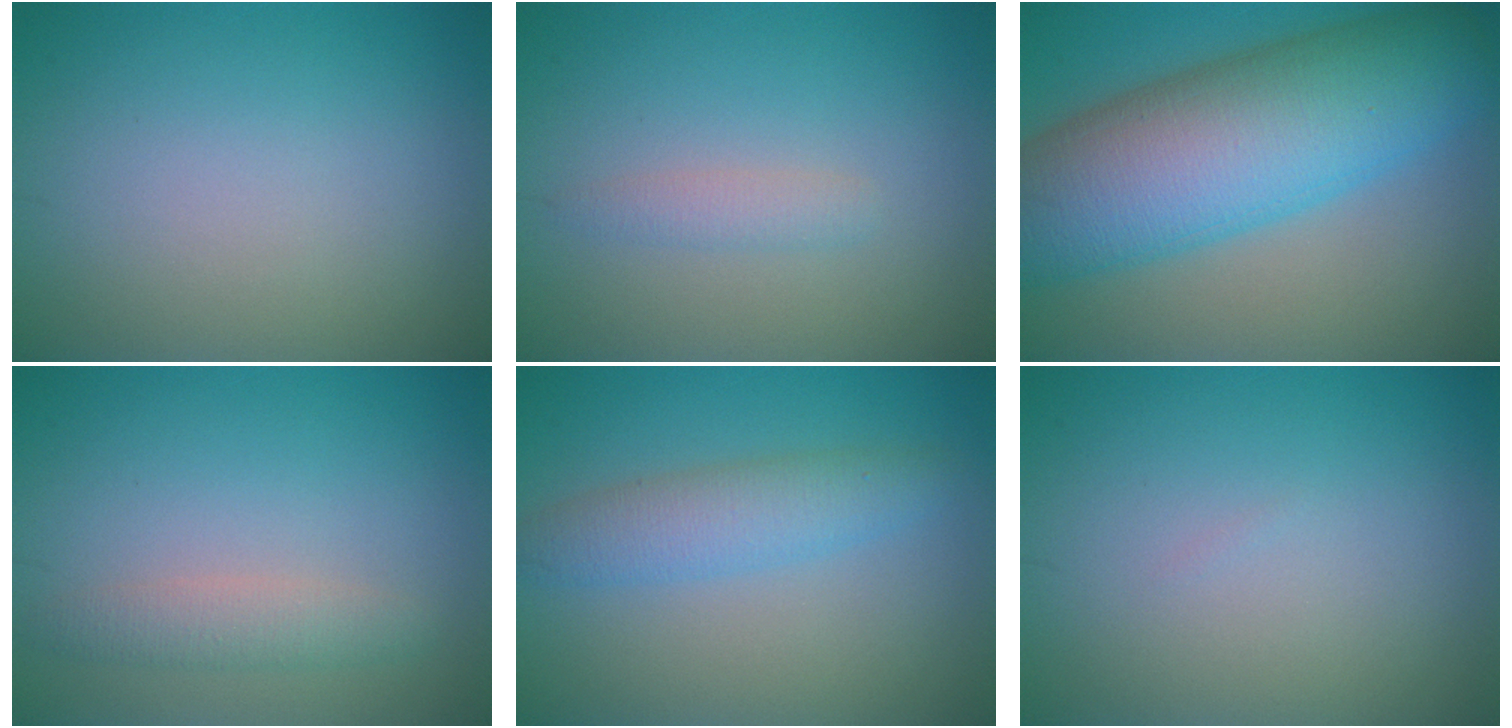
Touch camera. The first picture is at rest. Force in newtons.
{"total": 1.4, "press": 1.4, "slide": 0.1}
{"total": 13.4, "press": 13.4, "slide": 0.1}
{"total": 2.1, "press": 2.1, "slide": 0.0}
{"total": 3.5, "press": 3.5, "slide": 0.1}
{"total": 0.0}